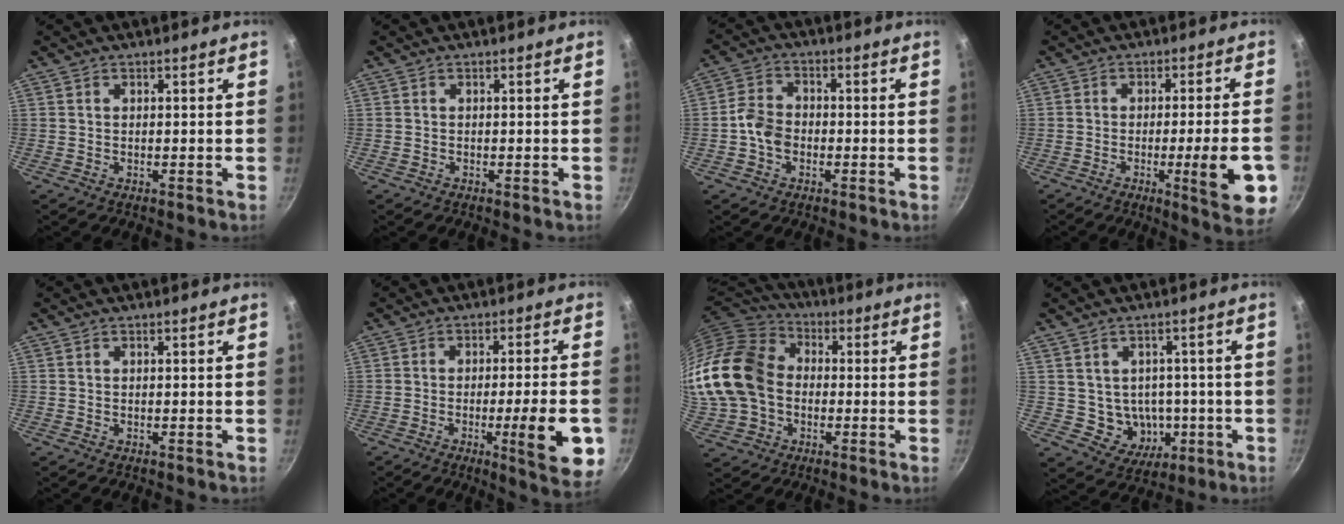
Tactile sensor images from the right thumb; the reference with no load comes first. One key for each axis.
{"total": 0.0}
{"total": 5.8, "fx": -1.5, "fy": 4.4, "fz": 3.4, "tx": -0.050, "ty": 0.022, "tz": -0.039}
{"total": 12.4, "fx": -3.6, "fy": 1.8, "fz": 11.7, "tx": -0.145, "ty": 0.010, "tz": -0.047}
{"total": 0.0}
{"total": 12.9, "fx": -3.8, "fy": 1.9, "fz": 12.2, "tx": -0.155, "ty": 0.012, "tz": -0.050}
{"total": 23.9, "fx": -0.6, "fy": 18.5, "fz": 15.1, "tx": -0.331, "ty": 0.051, "tz": -0.011}
{"total": 8.5, "fx": -0.8, "fy": 7.6, "fz": 3.8, "tx": -0.026, "ty": 0.010, "tz": 0.004}